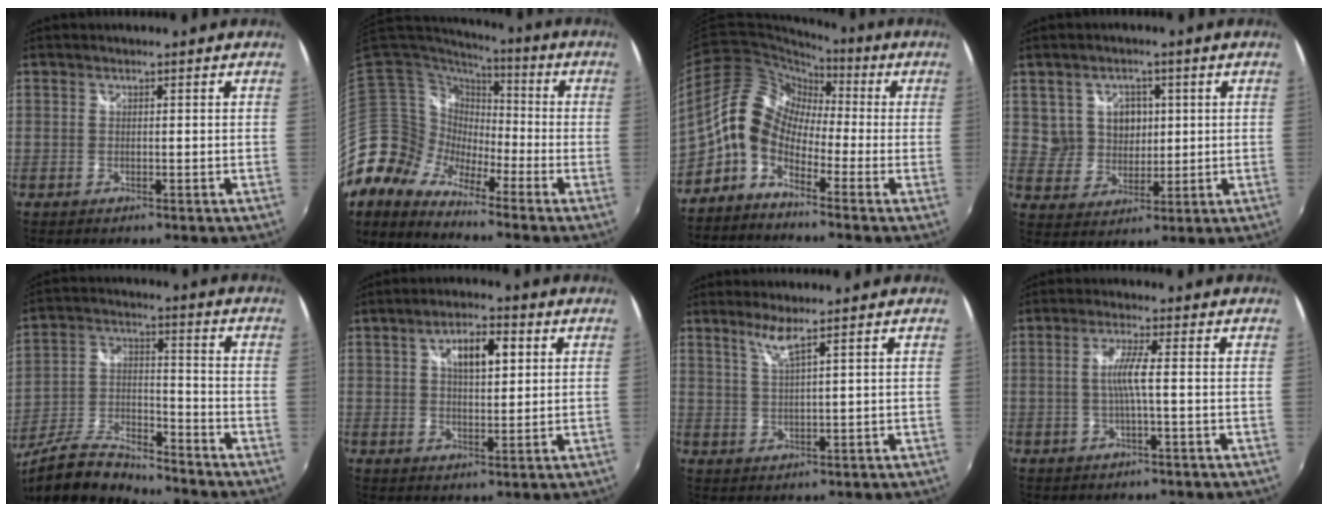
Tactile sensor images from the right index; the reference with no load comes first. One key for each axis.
{"total": 7.3, "fx": -5.5, "fy": 4.4, "fz": 1.7, "tx": -0.025, "ty": 0.026, "tz": -0.134}
{"total": 9.9, "fx": -3.4, "fy": 6.9, "fz": 6.2, "tx": -0.105, "ty": 0.022, "tz": -0.088}
{"total": 6.8, "fx": 2.1, "fy": 6.0, "fz": 2.3, "tx": -0.041, "ty": 0.014, "tz": 0.050}
{"total": 14.3, "fx": -12.5, "fy": 2.9, "fz": 6.4, "tx": -0.144, "ty": -0.017, "tz": -0.236}
{"total": 7.2, "fx": 2.4, "fy": 3.2, "fz": 6.1, "tx": -0.099, "ty": 0.014, "tz": 0.040}
{"total": 3.4, "fx": 2.4, "fy": -0.6, "fz": 2.3, "tx": -0.050, "ty": -0.006, "tz": 0.049}
{"total": 3.4, "fx": -0.5, "fy": -0.6, "fz": 3.3, "tx": -0.070, "ty": -0.001, "tz": -0.009}